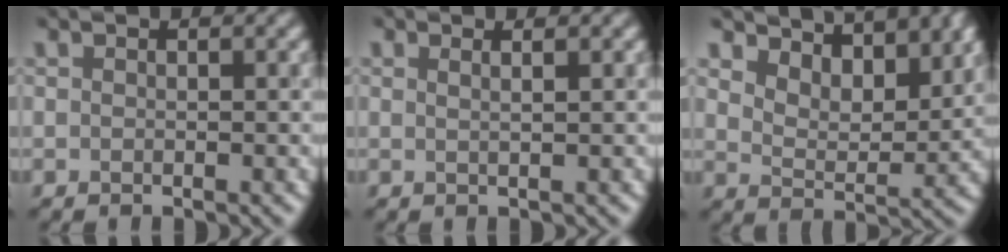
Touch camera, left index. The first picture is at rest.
{"total": 1.2, "force": [0.8, 0.3, 0.8], "torque": [-0.004, 0.015, 0.010]}
{"total": 7.0, "force": [6.4, 1.4, 2.5], "torque": [-0.062, -0.009, 0.115]}